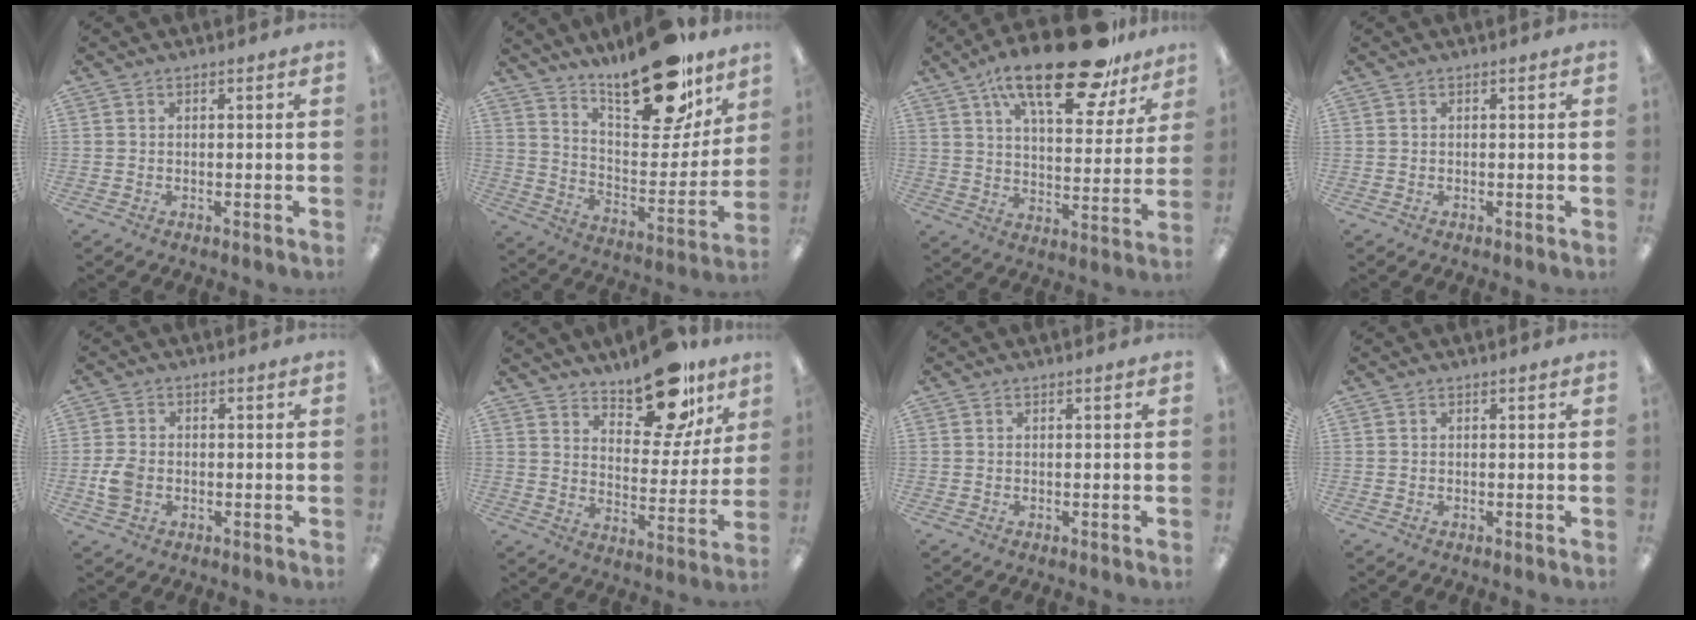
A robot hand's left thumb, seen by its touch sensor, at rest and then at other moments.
{"total": 23.7, "force": [18.0, 8.5, 12.9], "torque": [-0.174, -0.127, 0.301]}
{"total": 22.6, "force": [15.4, 8.1, 14.5], "torque": [-0.224, -0.086, 0.255]}
{"total": 0.0}
{"total": 4.9, "force": [-1.1, 3.6, 3.1], "torque": [-0.065, 0.005, -0.021]}
{"total": 16.6, "force": [12.7, 6.8, 8.1], "torque": [-0.104, -0.085, 0.218]}
{"total": 0.0}
{"total": 0.0}